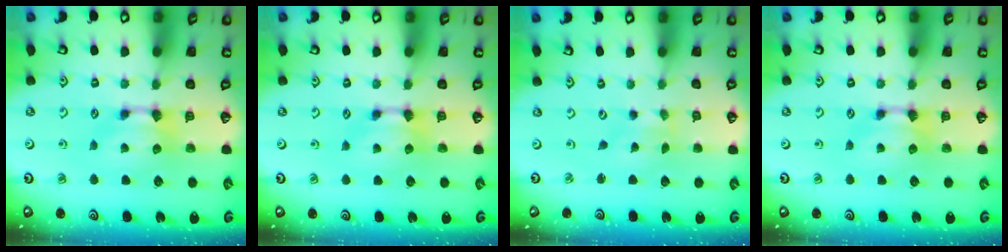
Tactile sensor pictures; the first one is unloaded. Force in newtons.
{"total": 0.6, "press": 0.1, "slide": 0.6}
{"total": 3.7, "press": 3.6, "slide": 0.8}
{"total": 0.0}